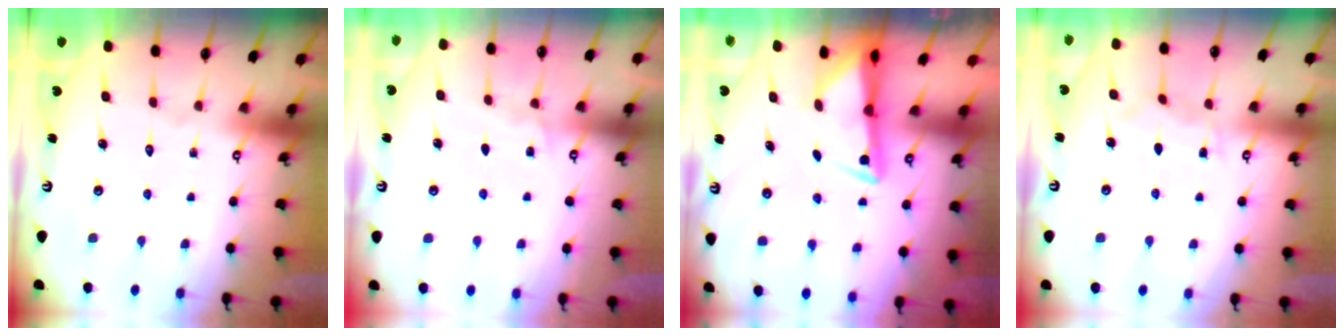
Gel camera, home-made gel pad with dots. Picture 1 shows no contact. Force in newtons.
{"total": 5.0, "press": 5.0, "slide": 0.6}
{"total": 2.8, "press": 2.8, "slide": 0.4}
{"total": 4.9, "press": 4.9, "slide": 0.3}